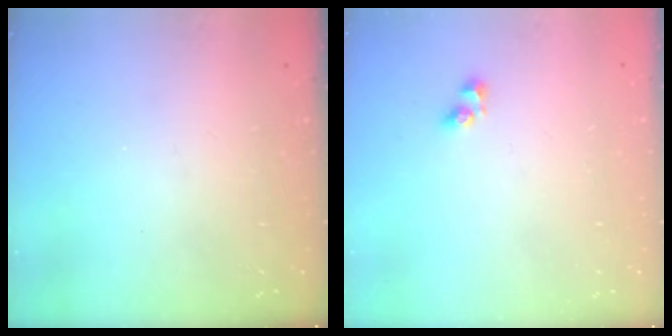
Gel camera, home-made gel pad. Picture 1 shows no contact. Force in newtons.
{"total": 4.0, "press": 4.0, "slide": 0.3}